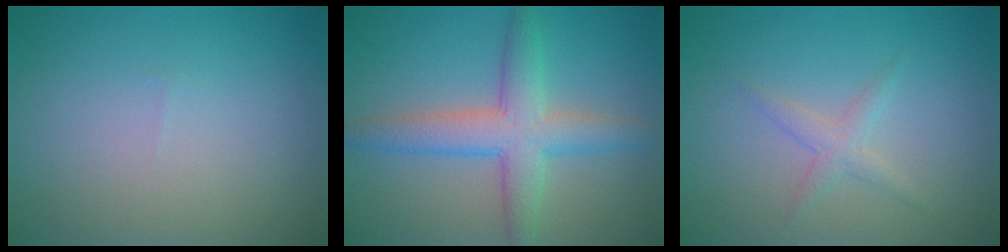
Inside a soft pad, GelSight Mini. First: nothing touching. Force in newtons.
{"total": 5.1, "press": 5.1, "slide": 0.2}
{"total": 1.5, "press": 1.5, "slide": 0.1}